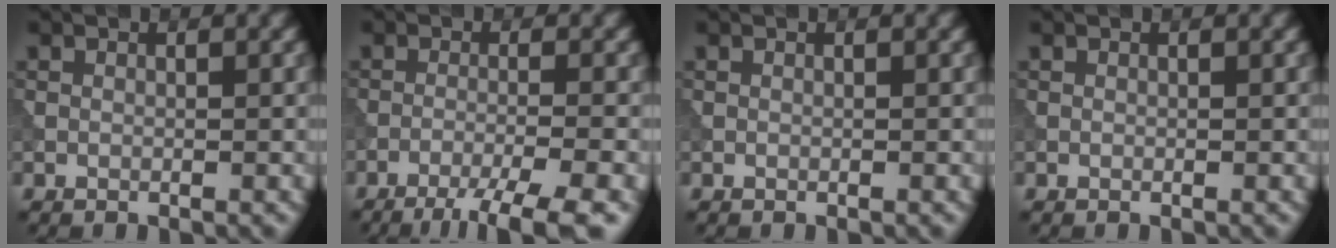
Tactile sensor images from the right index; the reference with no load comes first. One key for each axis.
{"total": 6.3, "fx": -4.4, "fy": 0.9, "fz": 4.5, "tx": -0.063, "ty": -0.008, "tz": -0.073}
{"total": 0.0}
{"total": 0.0}